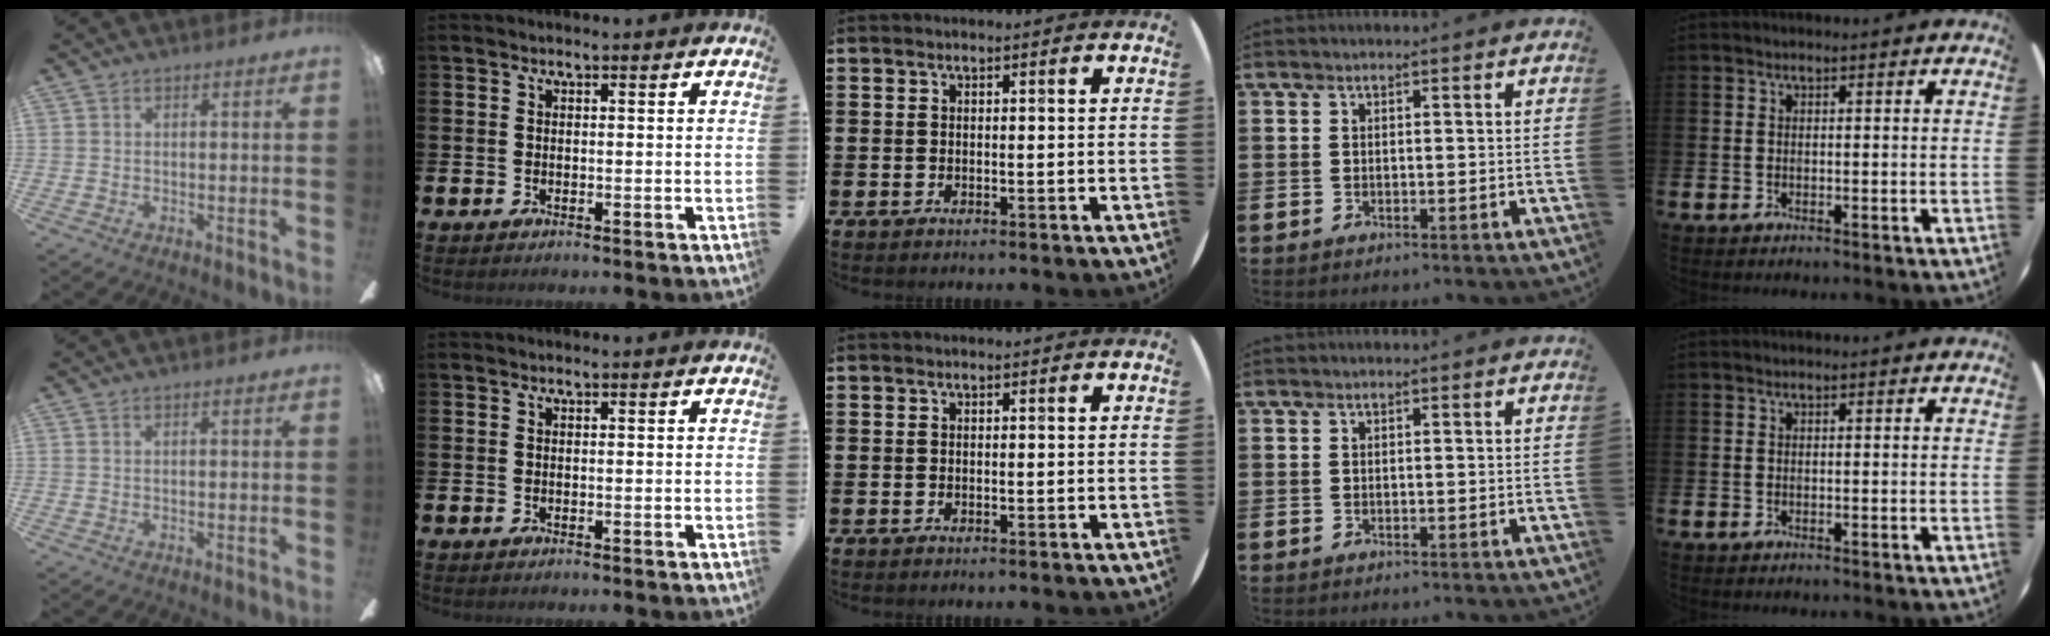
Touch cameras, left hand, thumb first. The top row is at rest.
{}